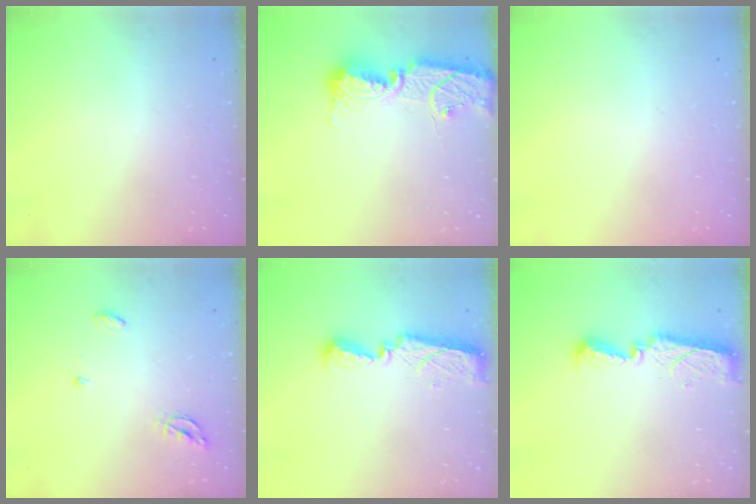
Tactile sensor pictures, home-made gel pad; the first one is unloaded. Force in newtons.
{"total": 14.0, "press": 14.0, "slide": 1.1}
{"total": 0.0}
{"total": 5.0, "press": 5.0, "slide": 0.5}
{"total": 8.2, "press": 8.2, "slide": 0.4}
{"total": 8.2, "press": 8.2, "slide": 0.4}